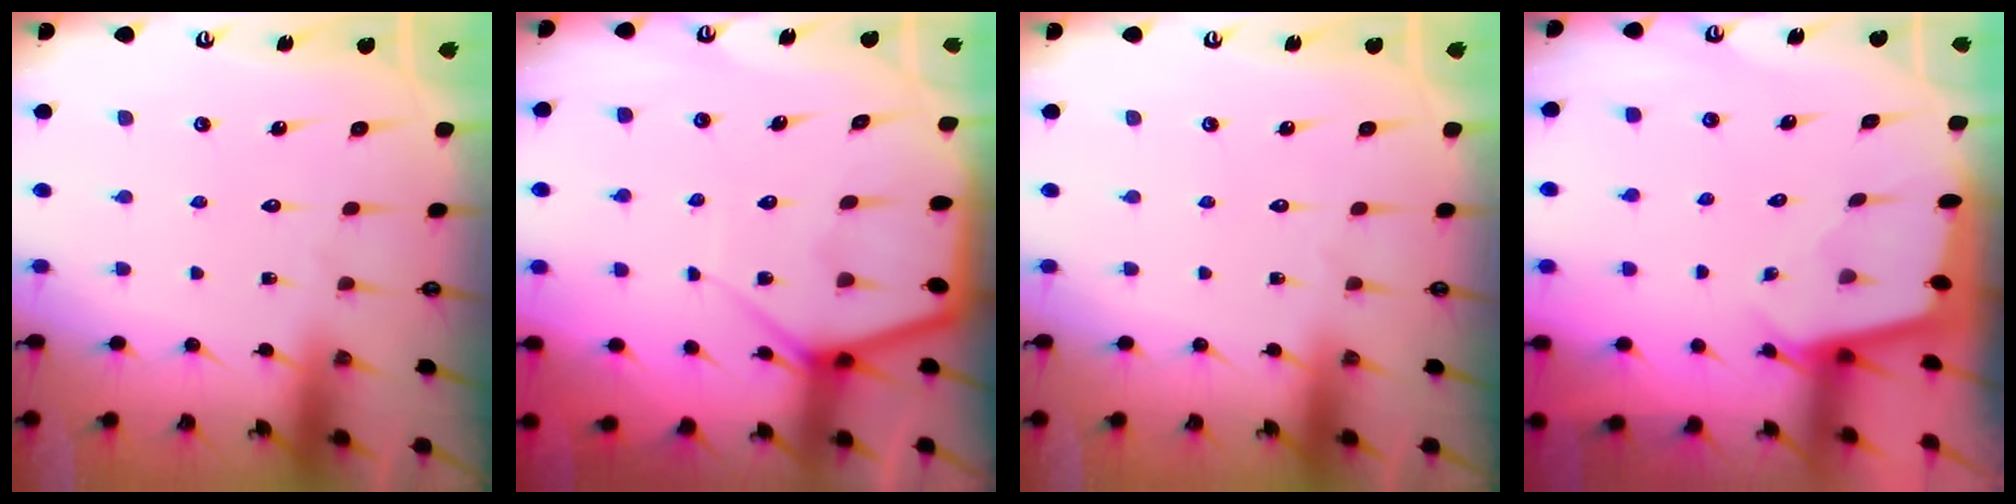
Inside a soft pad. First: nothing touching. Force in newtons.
{"total": 6.9, "press": 6.9, "slide": 0.7}
{"total": 0.0}
{"total": 1.8, "press": 1.8, "slide": 0.1}